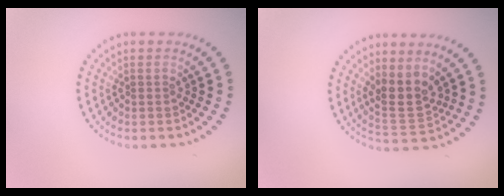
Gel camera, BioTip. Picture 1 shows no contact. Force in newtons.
{"total": 3.4, "press": 3.0, "slide": 1.6}